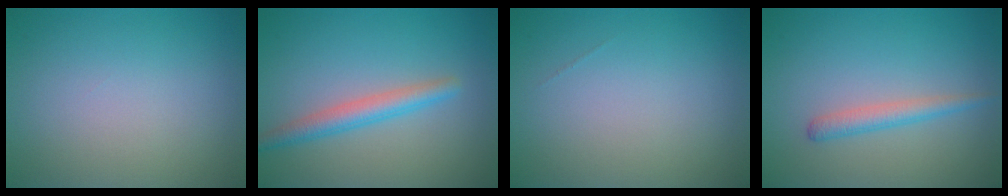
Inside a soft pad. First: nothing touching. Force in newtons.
{"total": 2.8, "press": 2.8, "slide": 0.1}
{"total": 0.0}
{"total": 1.9, "press": 1.9, "slide": 0.1}